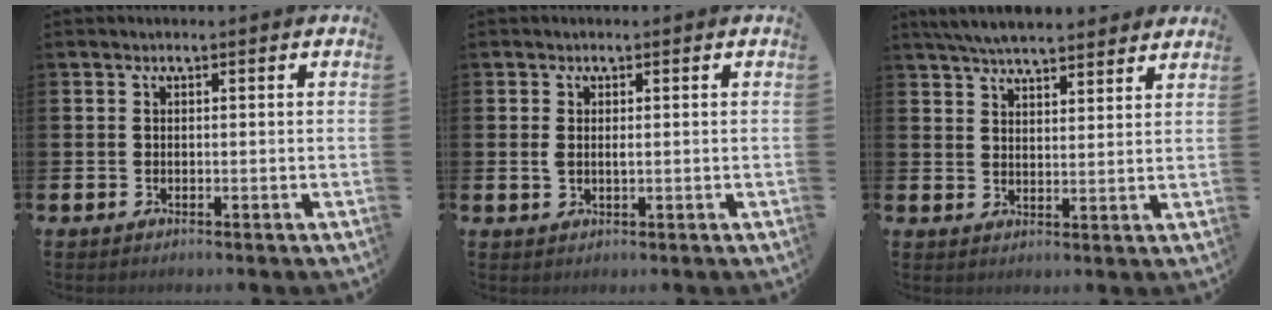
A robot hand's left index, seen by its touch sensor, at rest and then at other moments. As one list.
[{"total": 1.1, "force": [0.3, 0.5, 0.9], "torque": [-0.005, 0.000, 0.001]}, {"total": 6.0, "force": [5.7, 0.6, 1.4], "torque": [-0.037, -0.024, 0.103]}]